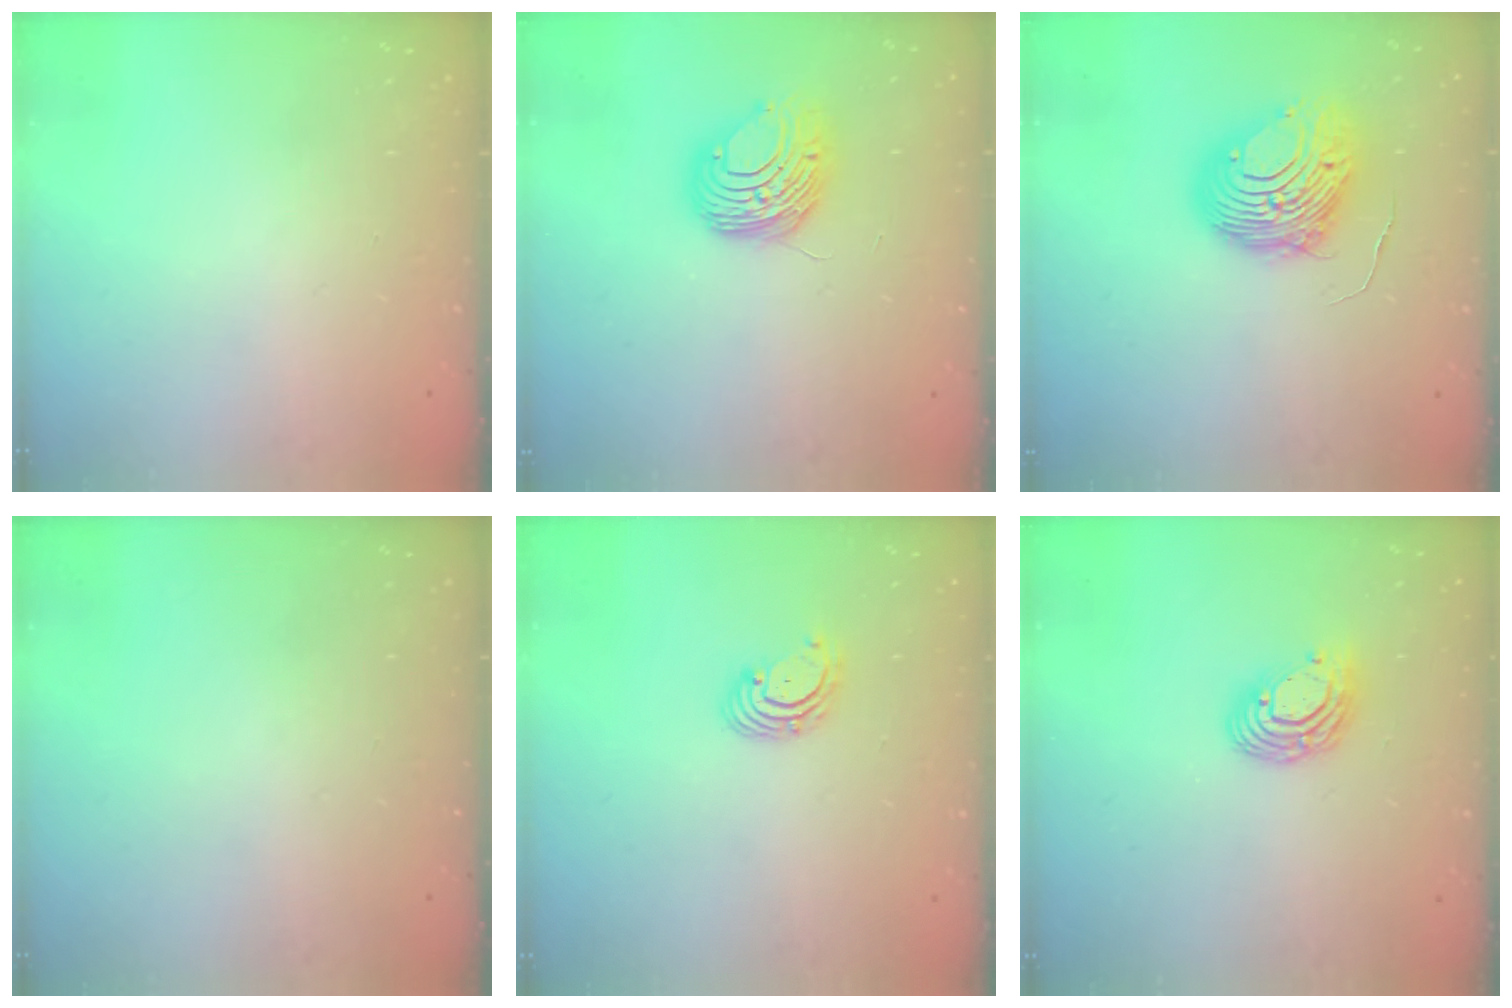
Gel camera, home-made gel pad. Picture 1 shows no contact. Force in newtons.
{"total": 8.9, "press": 8.9, "slide": 0.5}
{"total": 10.6, "press": 10.5, "slide": 1.4}
{"total": 0.0}
{"total": 2.9, "press": 2.9, "slide": 0.3}
{"total": 9.9, "press": 9.8, "slide": 0.7}